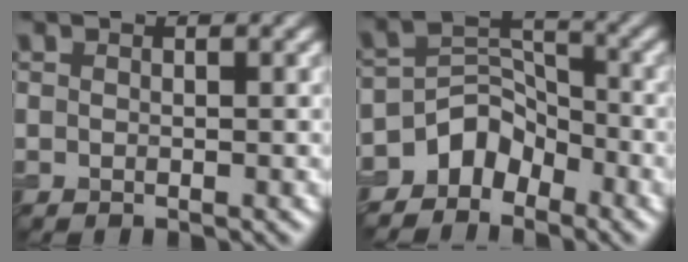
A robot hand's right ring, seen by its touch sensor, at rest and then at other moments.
{"total": 4.4, "force": [-3.2, 2.7, 1.2], "torque": [-0.007, 0.007, -0.063]}